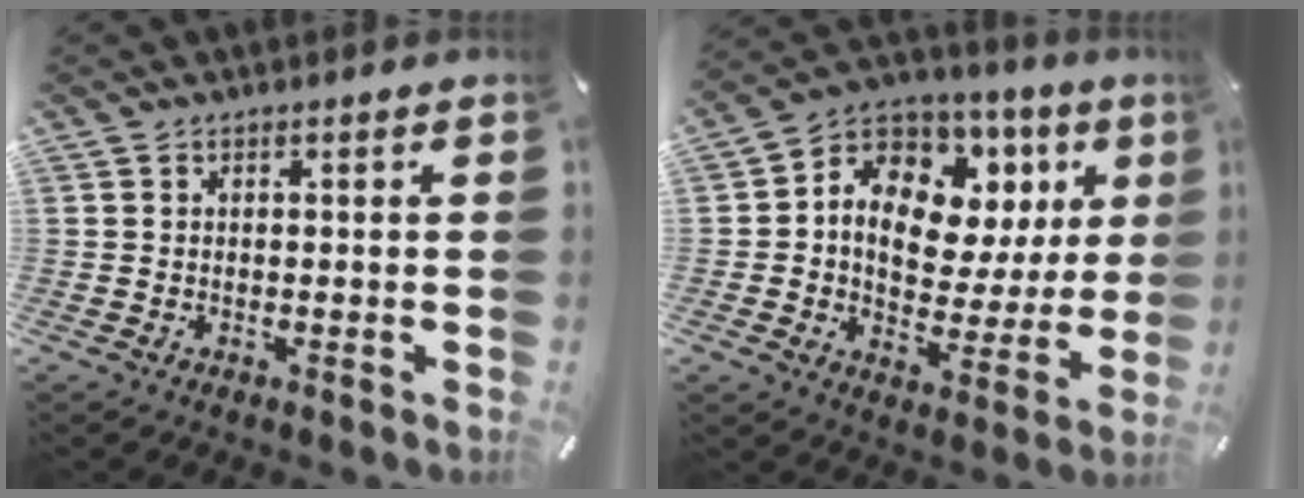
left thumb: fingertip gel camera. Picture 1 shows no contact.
{"total": 12.9, "force": [4.5, 9.5, 7.4], "torque": [-0.115, -0.039, 0.081]}